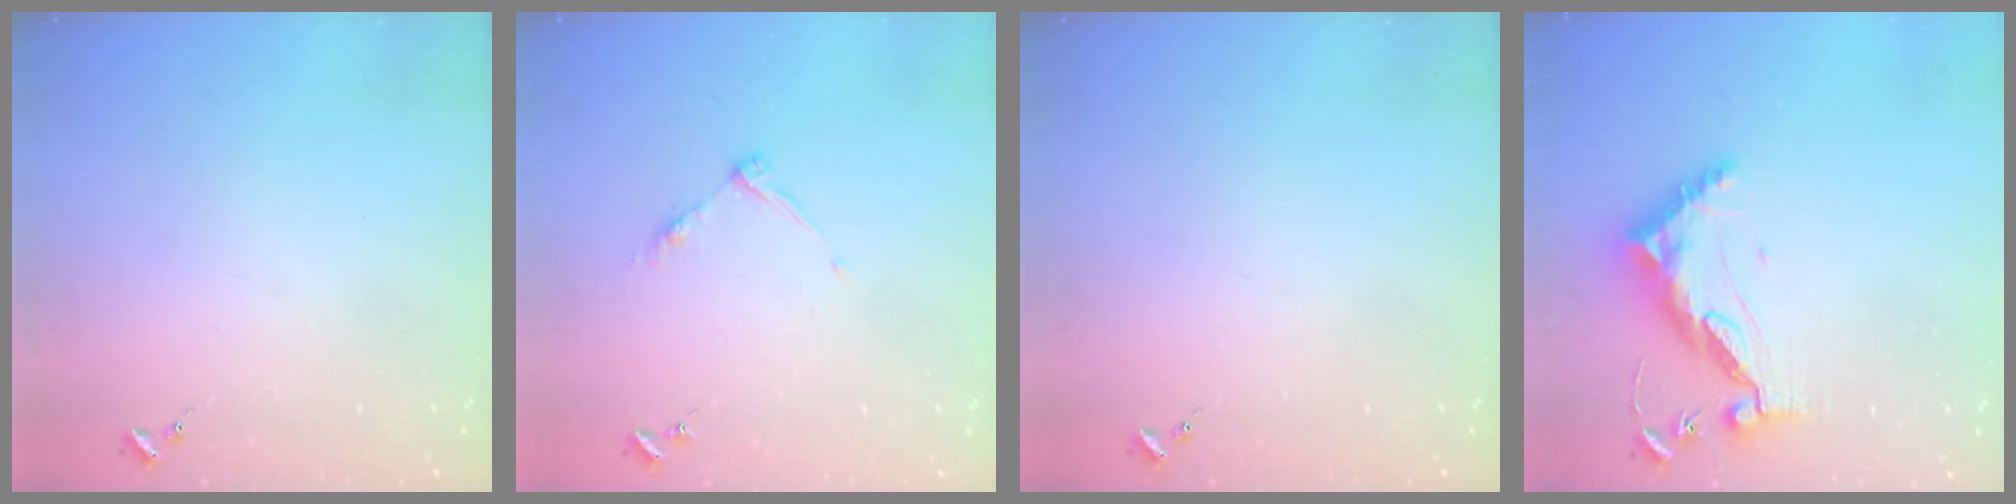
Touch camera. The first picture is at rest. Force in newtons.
{"total": 6.0, "press": 6.0, "slide": 0.7}
{"total": 0.0}
{"total": 10.6, "press": 10.5, "slide": 0.9}